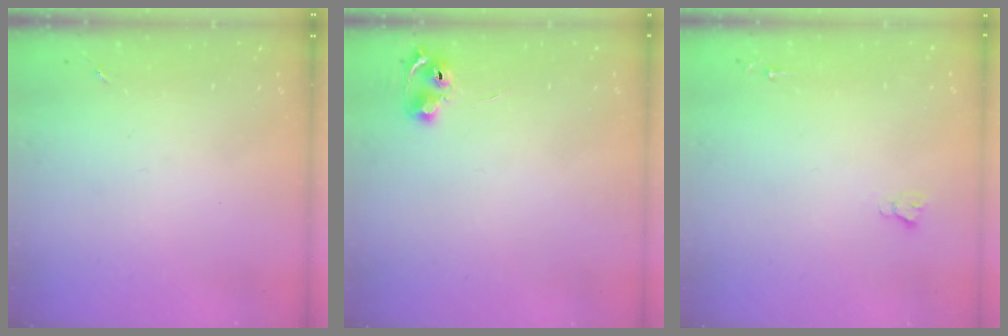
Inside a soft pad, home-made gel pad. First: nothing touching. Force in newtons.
{"total": 6.3, "press": 6.3, "slide": 0.8}
{"total": 2.7, "press": 2.7, "slide": 0.0}